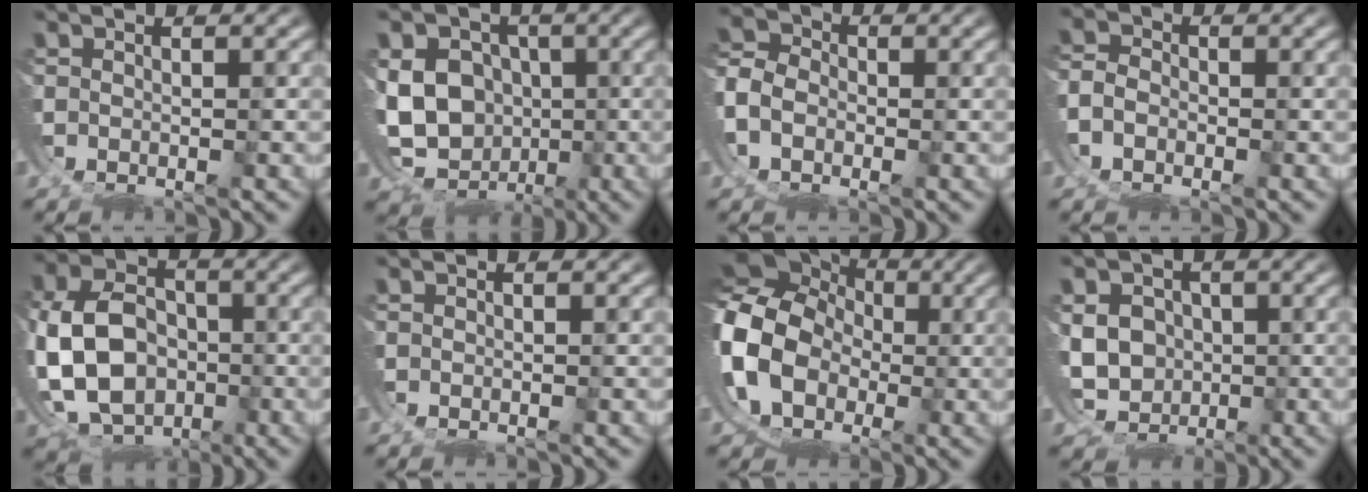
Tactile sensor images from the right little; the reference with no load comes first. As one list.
[{"total": 13.4, "force": [-1.8, 12.2, 5.3], "torque": [-0.133, -0.053, -0.028]}, {"total": 3.5, "force": [-0.6, 3.2, 1.3], "torque": [-0.037, -0.004, -0.015]}, {"total": 2.2, "force": [-0.9, 2.0, 0.6], "torque": [-0.017, -0.005, -0.021]}, {"total": 13.4, "force": [-2.0, 11.6, 6.5], "torque": [-0.159, -0.056, -0.025]}, {"total": 0.0}, {"total": 16.0, "force": [0.6, 14.3, 7.1], "torque": [-0.195, -0.029, 0.000]}, {"total": 8.1, "force": [-1.1, 7.5, 2.7], "torque": [-0.074, -0.039, -0.012]}]